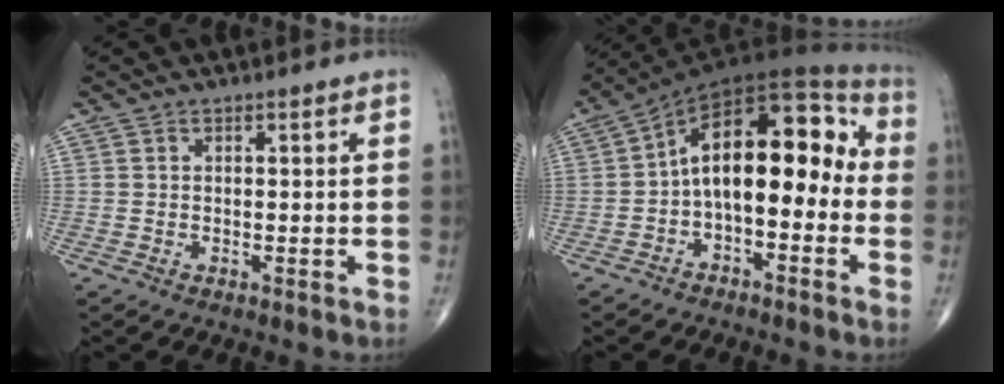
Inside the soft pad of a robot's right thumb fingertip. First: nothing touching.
{"total": 16.2, "force": [-1.2, 8.7, 13.6], "torque": [-0.178, 0.058, -0.029]}